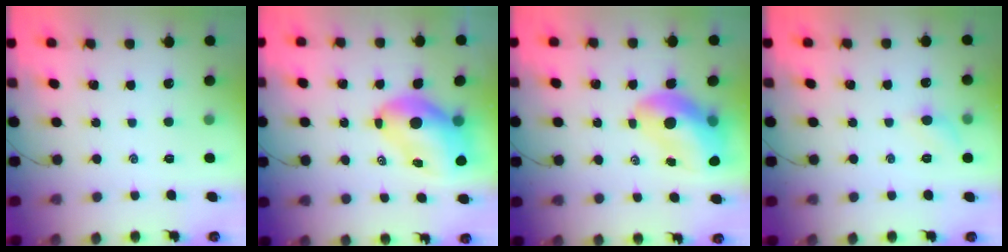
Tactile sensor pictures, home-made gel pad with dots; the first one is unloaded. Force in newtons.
{"total": 10.3, "press": 9.8, "slide": 2.9}
{"total": 13.3, "press": 12.7, "slide": 4.0}
{"total": 5.3, "press": 5.0, "slide": 1.8}